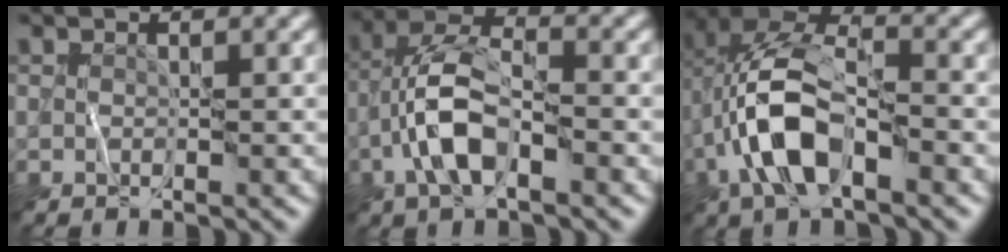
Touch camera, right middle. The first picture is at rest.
{"total": 5.8, "force": [-2.1, 2.4, 4.8], "torque": [-0.096, 0.011, -0.044]}
{"total": 8.3, "force": [-2.7, 3.9, 6.8], "torque": [-0.144, 0.013, -0.056]}